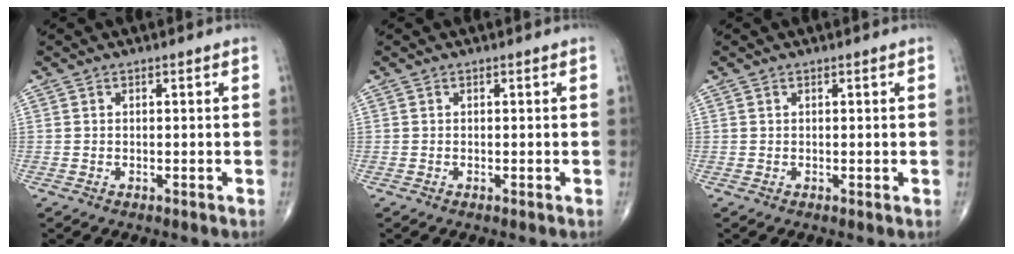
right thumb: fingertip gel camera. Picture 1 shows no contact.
{"total": 0.0}
{"total": 0.0}